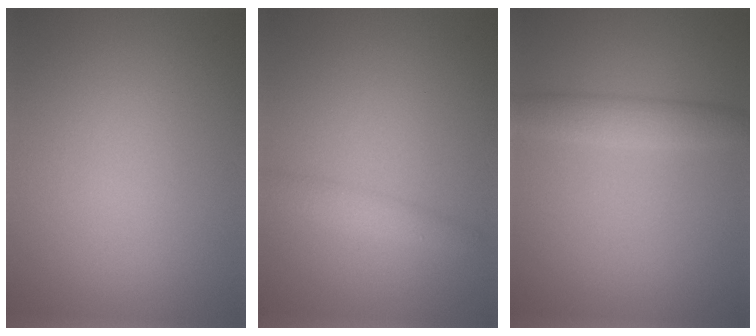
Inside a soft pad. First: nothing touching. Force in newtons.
{"total": 1.8, "press": 1.8, "slide": 0.0}
{"total": 2.7, "press": 2.7, "slide": 0.1}